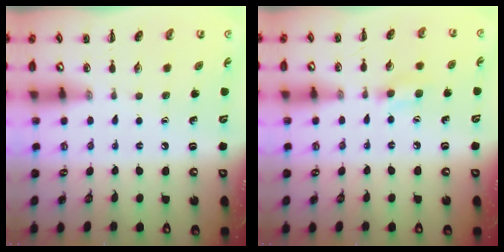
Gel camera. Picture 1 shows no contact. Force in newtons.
{"total": 5.8, "press": 5.6, "slide": 1.7}